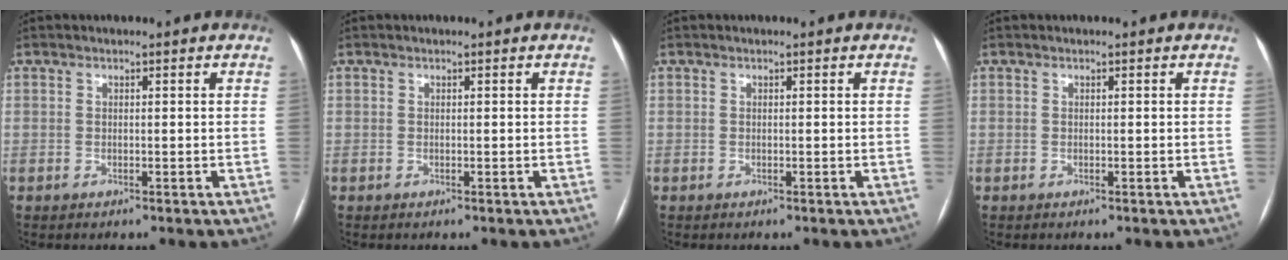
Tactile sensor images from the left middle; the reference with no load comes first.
{"total": 0.0}
{"total": 0.0}
{"total": 0.0}